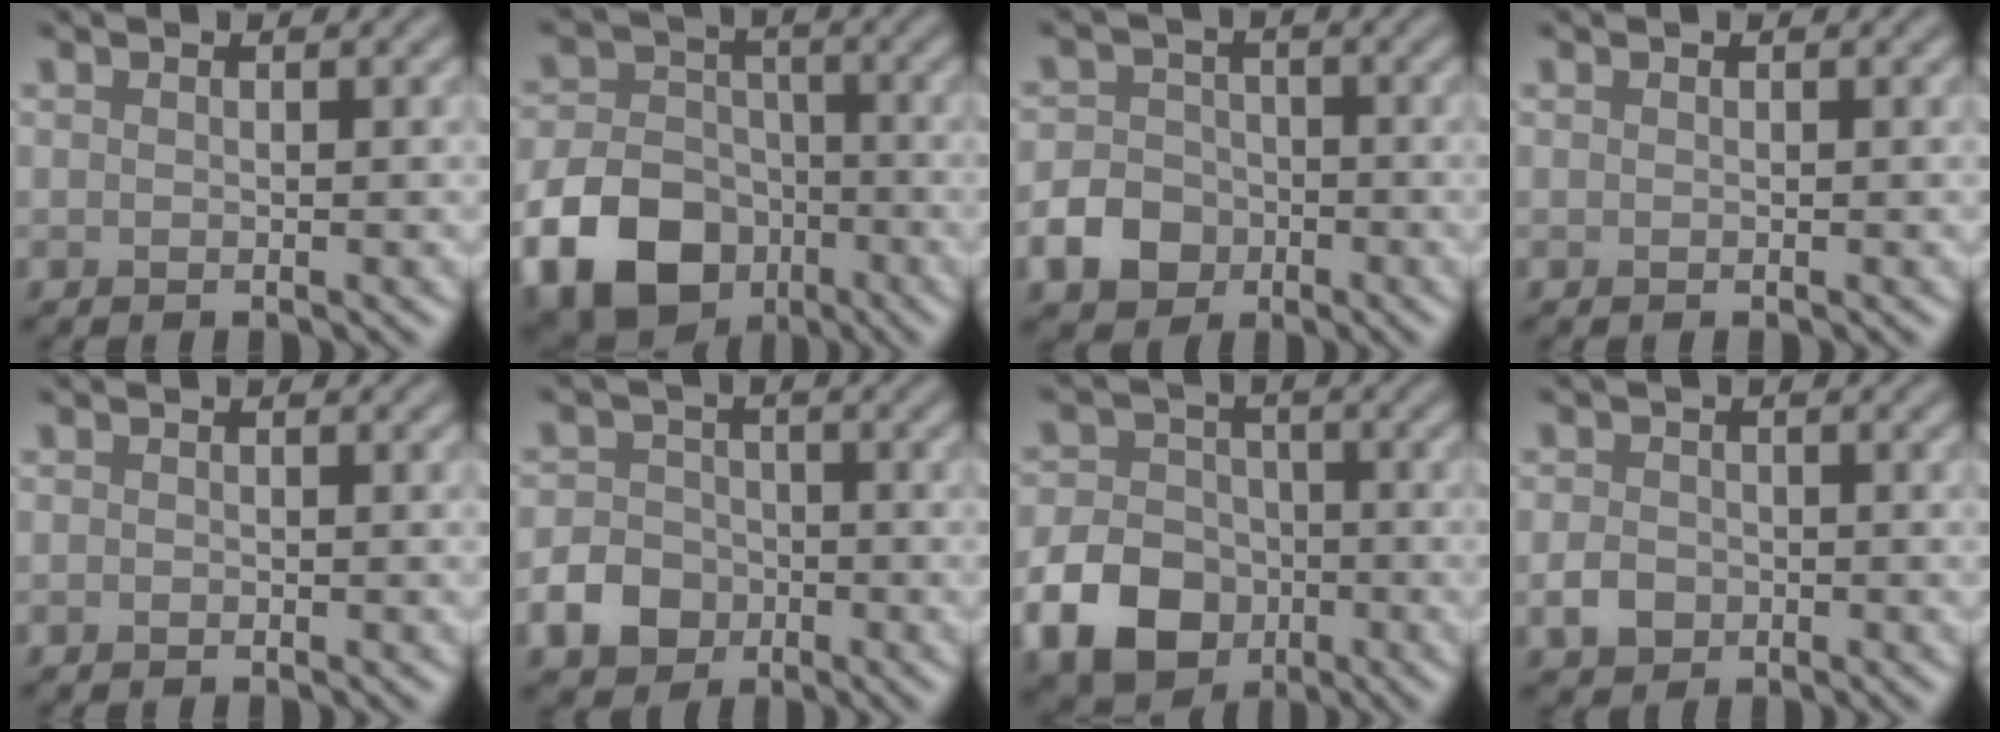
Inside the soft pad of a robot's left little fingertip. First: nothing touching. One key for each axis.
{"total": 12.7, "fx": -6.2, "fy": 9.5, "fz": 5.7, "tx": -0.110, "ty": -0.044, "tz": -0.127}
{"total": 5.2, "fx": -2.5, "fy": 4.2, "fz": 1.8, "tx": -0.023, "ty": -0.005, "tz": -0.061}
{"total": 0.0}
{"total": 0.0}
{"total": 4.5, "fx": -2.1, "fy": 3.7, "fz": 1.6, "tx": -0.023, "ty": -0.002, "tz": -0.051}
{"total": 9.1, "fx": -3.9, "fy": 7.0, "fz": 4.3, "tx": -0.080, "ty": -0.019, "tz": -0.094}
{"total": 2.1, "fx": -0.8, "fy": 1.7, "fz": 1.0, "tx": -0.015, "ty": 0.000, "tz": -0.020}